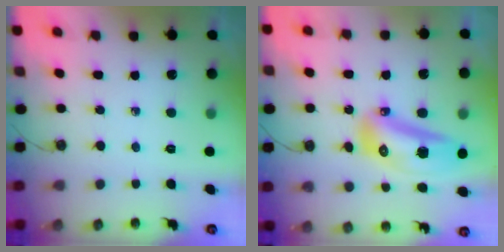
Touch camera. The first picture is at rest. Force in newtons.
{"total": 14.6, "press": 14.5, "slide": 1.7}